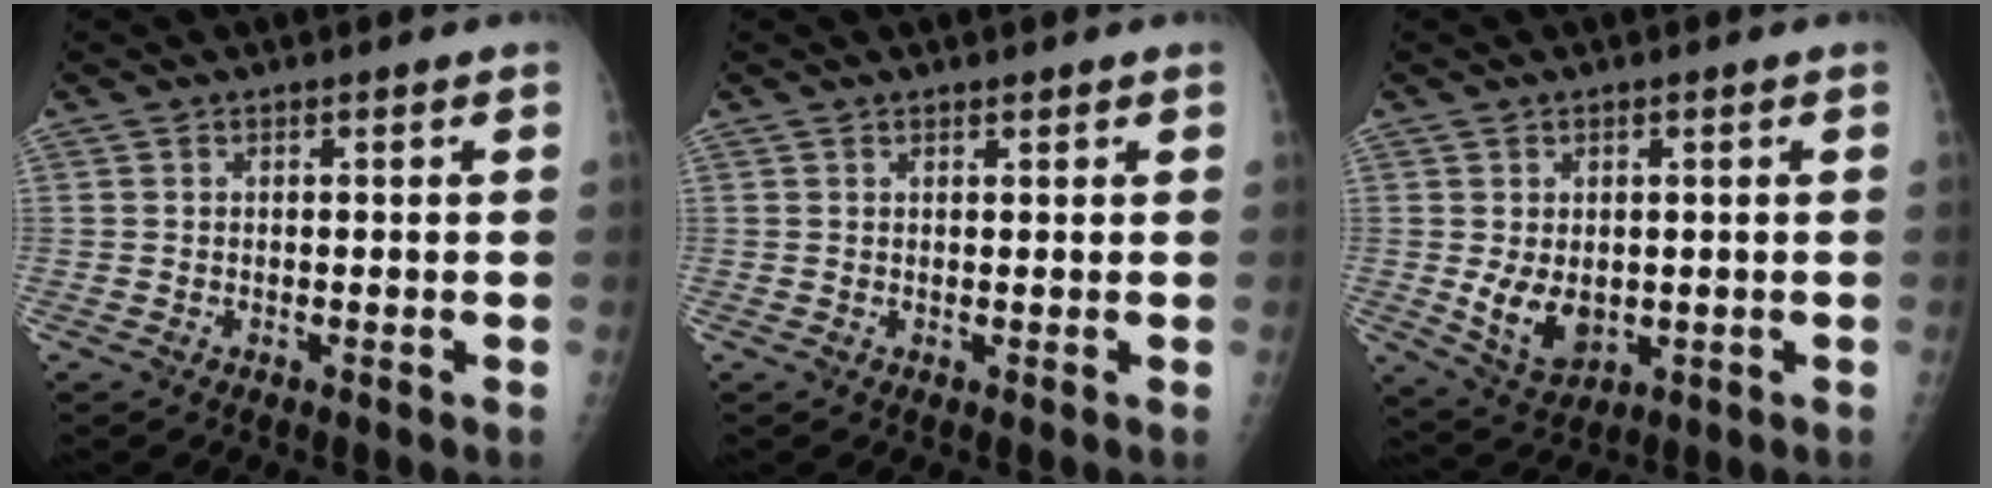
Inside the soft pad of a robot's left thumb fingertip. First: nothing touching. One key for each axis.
{"total": 0.7, "fx": 0.6, "fy": 0.2, "fz": 0.2, "tx": -0.004, "ty": -0.004, "tz": 0.010}
{"total": 7.0, "fx": -0.3, "fy": 4.9, "fz": 5.0, "tx": -0.069, "ty": -0.016, "tz": 0.012}